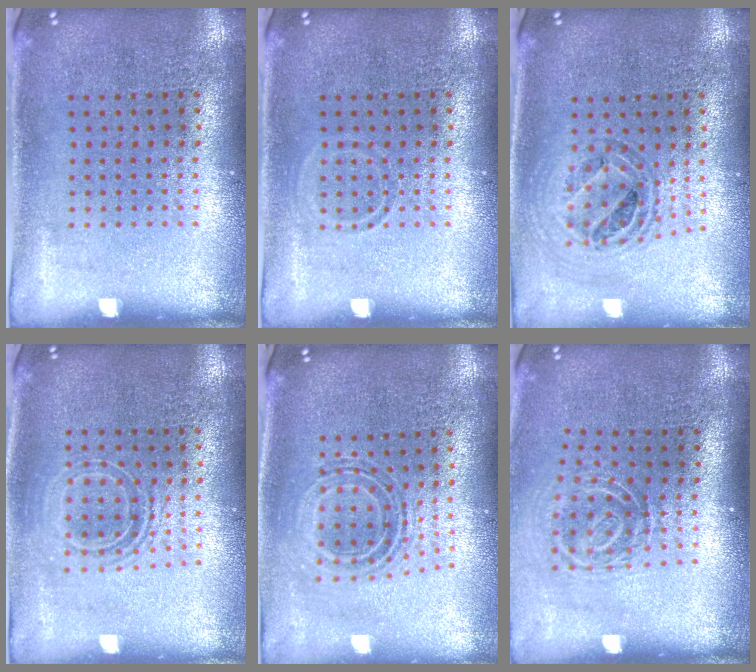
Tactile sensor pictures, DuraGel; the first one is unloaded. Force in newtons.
{"total": 0.8, "press": 0.8, "slide": 0.3}
{"total": 0.9, "press": 0.9, "slide": 0.0}
{"total": 1.6, "press": 1.3, "slide": 0.9}
{"total": 0.7, "press": 0.7, "slide": 0.2}
{"total": 1.8, "press": 1.2, "slide": 1.4}